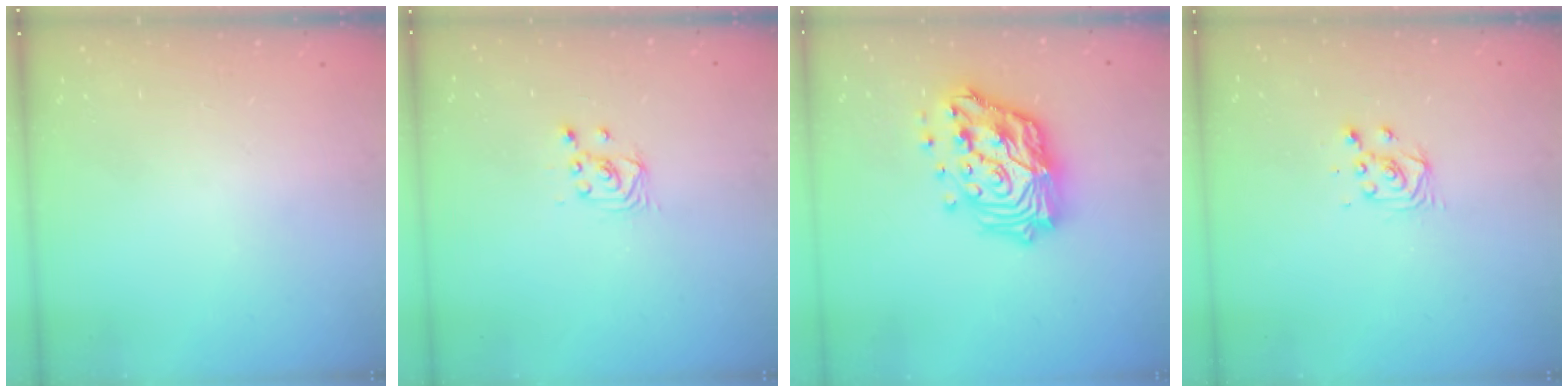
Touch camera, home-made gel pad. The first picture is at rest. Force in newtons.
{"total": 2.5, "press": 2.5, "slide": 0.2}
{"total": 19.2, "press": 19.1, "slide": 1.8}
{"total": 4.7, "press": 4.7, "slide": 0.5}